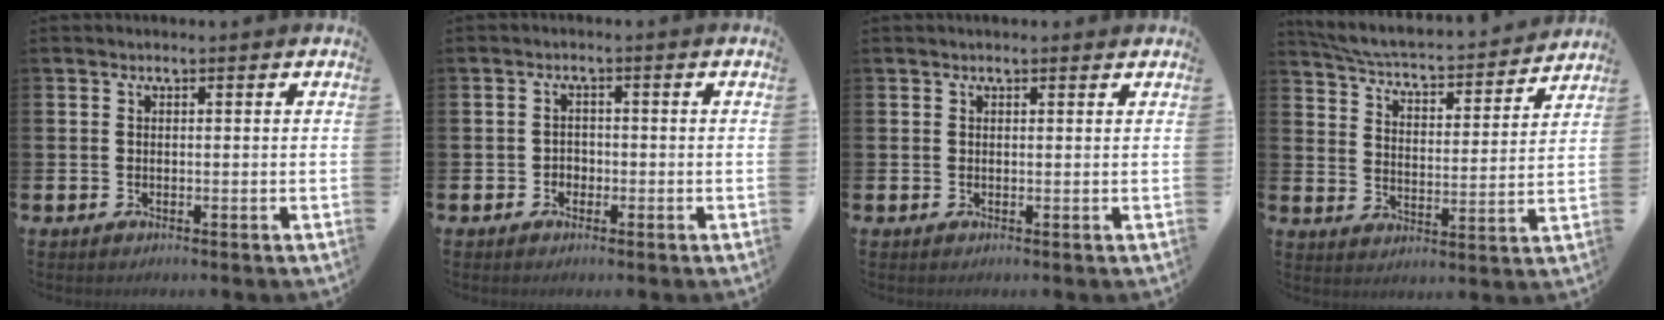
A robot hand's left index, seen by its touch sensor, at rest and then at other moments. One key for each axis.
{"total": 1.6, "fx": -0.8, "fy": 1.4, "fz": 0.3, "tx": -0.005, "ty": 0.002, "tz": -0.020}
{"total": 0.7, "fx": 0.7, "fy": 0.2, "fz": 0.2, "tx": 0.008, "ty": -0.002, "tz": 0.010}
{"total": 4.9, "fx": 4.7, "fy": 0.7, "fz": 1.2, "tx": -0.050, "ty": -0.045, "tz": 0.074}